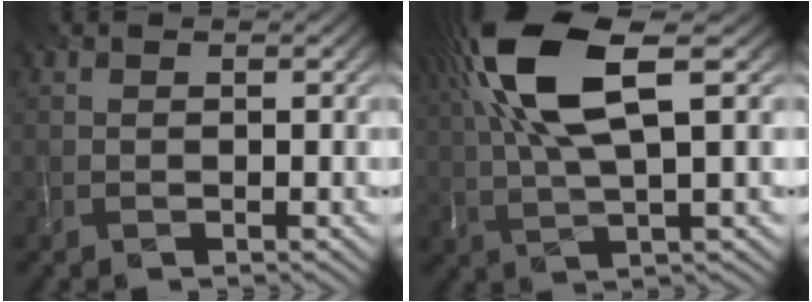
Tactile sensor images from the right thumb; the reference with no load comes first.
{"total": 12.8, "force": [4.4, 3.5, 11.4], "torque": [-0.254, 0.019, 0.087]}